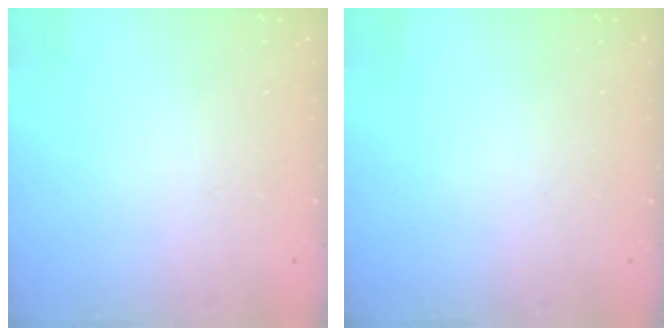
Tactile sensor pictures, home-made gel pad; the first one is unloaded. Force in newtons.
{"total": 0.0}